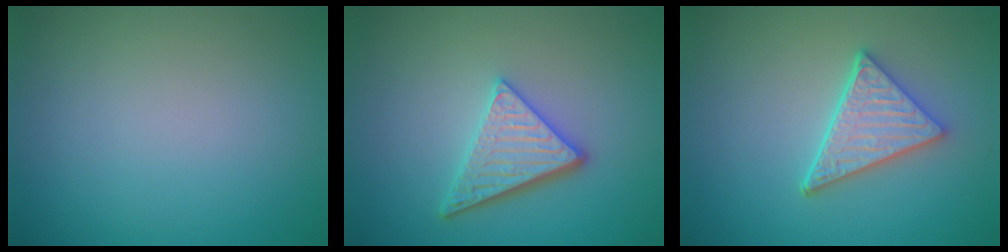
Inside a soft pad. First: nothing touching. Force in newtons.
{"total": 4.0, "press": 3.4, "slide": 2.1}
{"total": 4.6, "press": 3.7, "slide": 2.7}